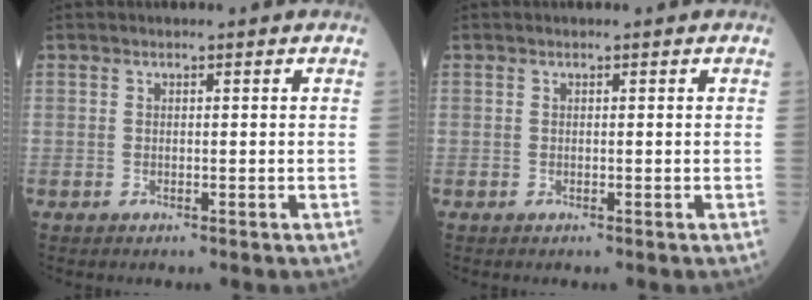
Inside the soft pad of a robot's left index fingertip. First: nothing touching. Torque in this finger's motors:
{"motor_torque": [0.00, 0.00, 0.00, 0.00]}